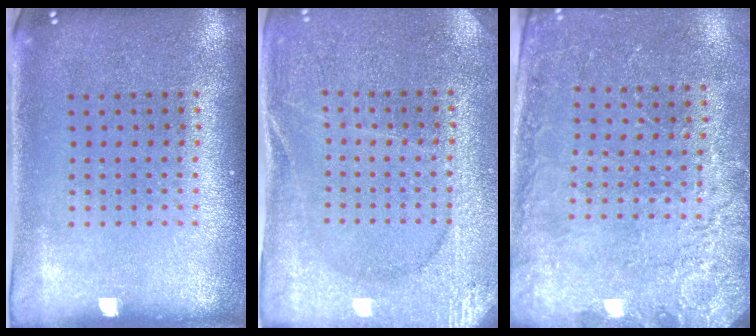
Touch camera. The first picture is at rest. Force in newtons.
{"total": 2.9, "press": 2.9, "slide": 0.3}
{"total": 2.5, "press": 2.4, "slide": 0.9}